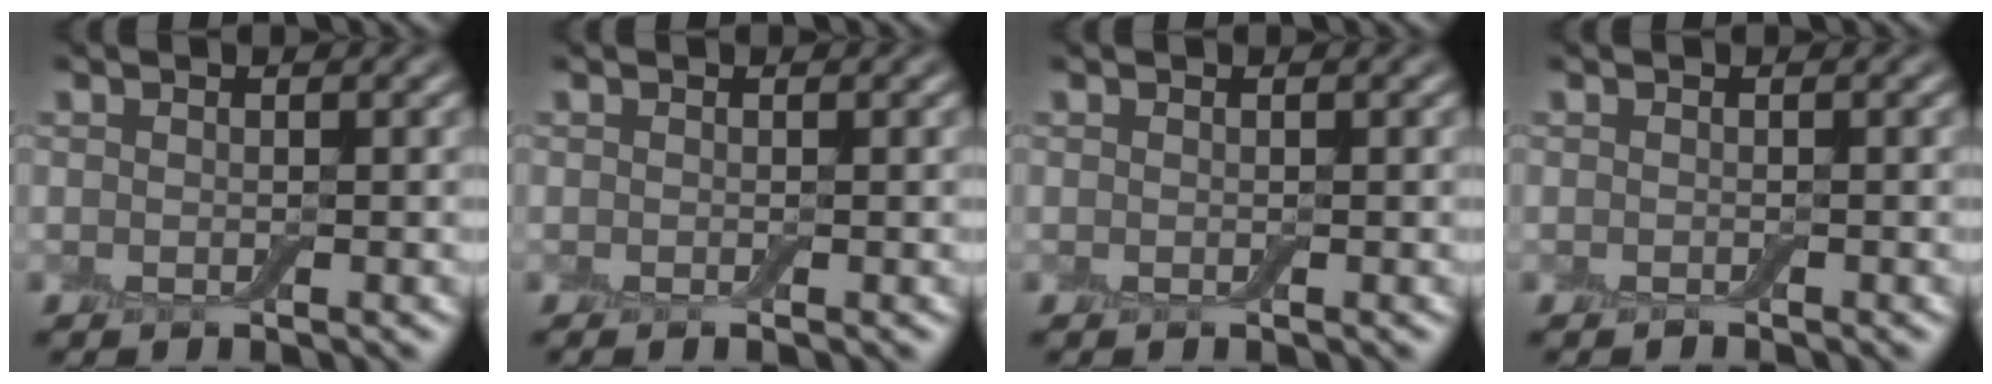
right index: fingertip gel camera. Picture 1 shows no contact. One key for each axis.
{"total": 0.5, "fx": -0.2, "fy": 0.0, "fz": 0.5, "tx": -0.008, "ty": -0.004, "tz": -0.004}
{"total": 0.0}
{"total": 0.0}